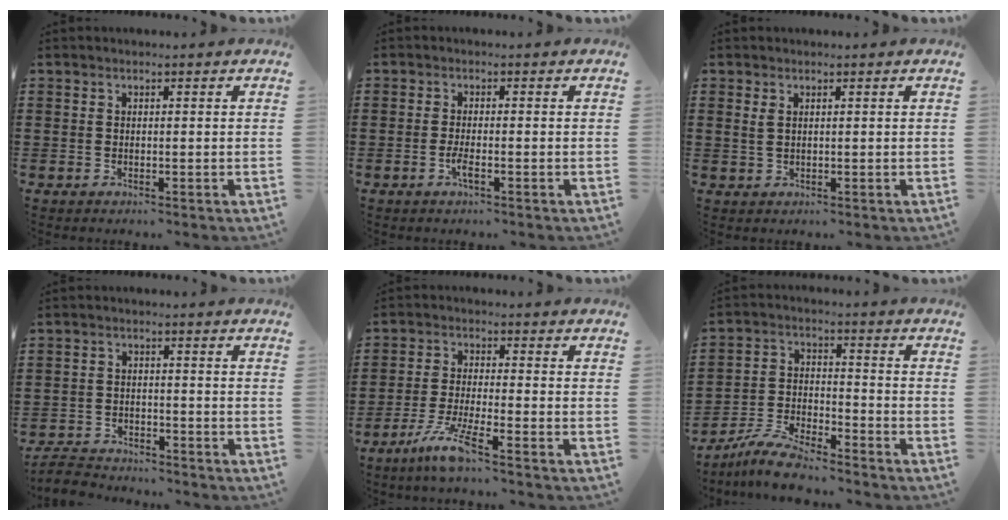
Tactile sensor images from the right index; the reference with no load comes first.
{"total": 2.0, "force": [-1.0, 0.2, 1.7], "torque": [-0.044, -0.007, -0.023]}
{"total": 1.1, "force": [0.6, 0.6, 0.7], "torque": [-0.017, 0.003, 0.011]}
{"total": 3.5, "force": [-3.5, 0.6, 0.1], "torque": [-0.014, 0.000, -0.076]}
{"total": 6.2, "force": [-4.3, 0.0, 4.5], "torque": [-0.105, -0.016, -0.083]}
{"total": 6.8, "force": [-6.3, 1.0, 2.2], "torque": [-0.053, 0.005, -0.123]}